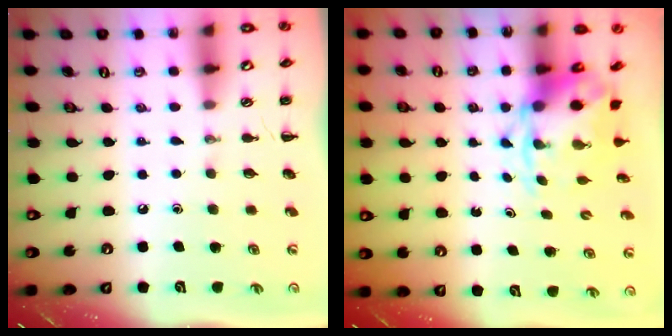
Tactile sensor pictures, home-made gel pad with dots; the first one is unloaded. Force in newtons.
{"total": 4.5, "press": 4.4, "slide": 1.1}